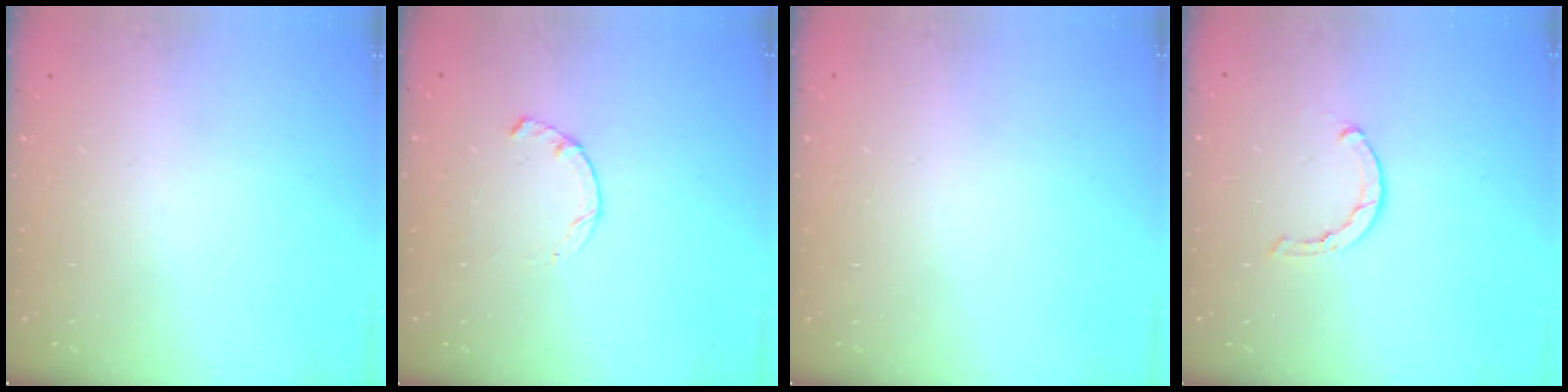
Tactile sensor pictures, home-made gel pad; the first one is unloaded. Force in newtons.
{"total": 1.9, "press": 1.9, "slide": 0.3}
{"total": 2.6, "press": 2.6, "slide": 0.2}
{"total": 0.5, "press": 0.5, "slide": 0.2}